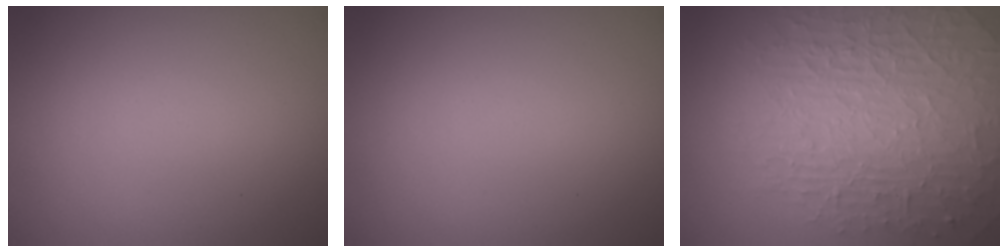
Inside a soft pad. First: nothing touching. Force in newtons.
{"total": 0.0}
{"total": 9.7, "press": 6.3, "slide": 7.4}